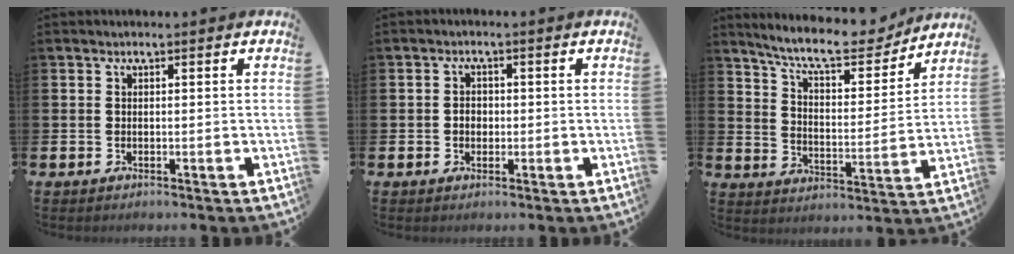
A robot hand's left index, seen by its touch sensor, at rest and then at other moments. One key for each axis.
{"total": 1.8, "fx": -0.2, "fy": 1.5, "fz": 1.0, "tx": -0.010, "ty": 0.005, "tz": -0.009}
{"total": 10.2, "fx": 9.2, "fy": 2.2, "fz": 3.8, "tx": -0.099, "ty": -0.056, "tz": 0.158}